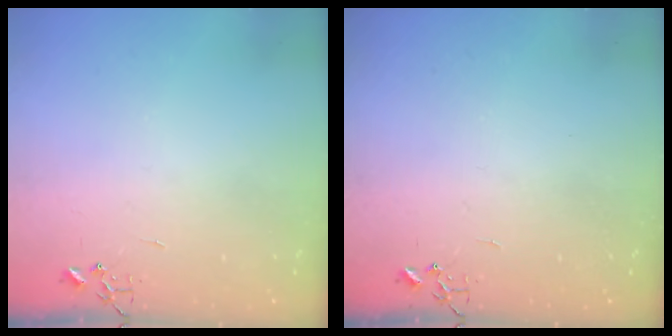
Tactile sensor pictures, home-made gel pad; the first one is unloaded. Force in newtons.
{"total": 0.0}